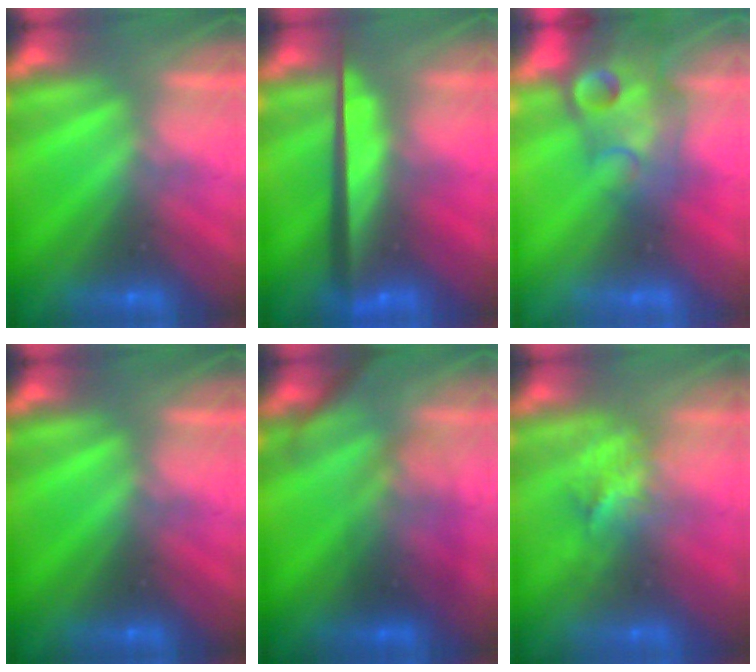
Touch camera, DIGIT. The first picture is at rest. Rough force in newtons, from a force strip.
{"total": 11.6}
{"total": 9.5}
{"total": 0.0}
{"total": 2.8}
{"total": 2.7}